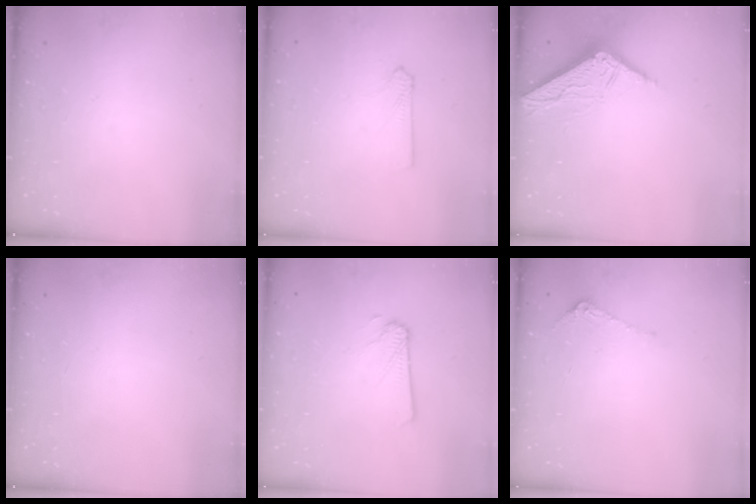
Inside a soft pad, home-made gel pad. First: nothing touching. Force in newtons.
{"total": 2.4, "press": 2.4, "slide": 0.3}
{"total": 8.2, "press": 8.2, "slide": 0.5}
{"total": 0.0}
{"total": 2.3, "press": 2.3, "slide": 0.1}
{"total": 6.4, "press": 6.3, "slide": 0.6}